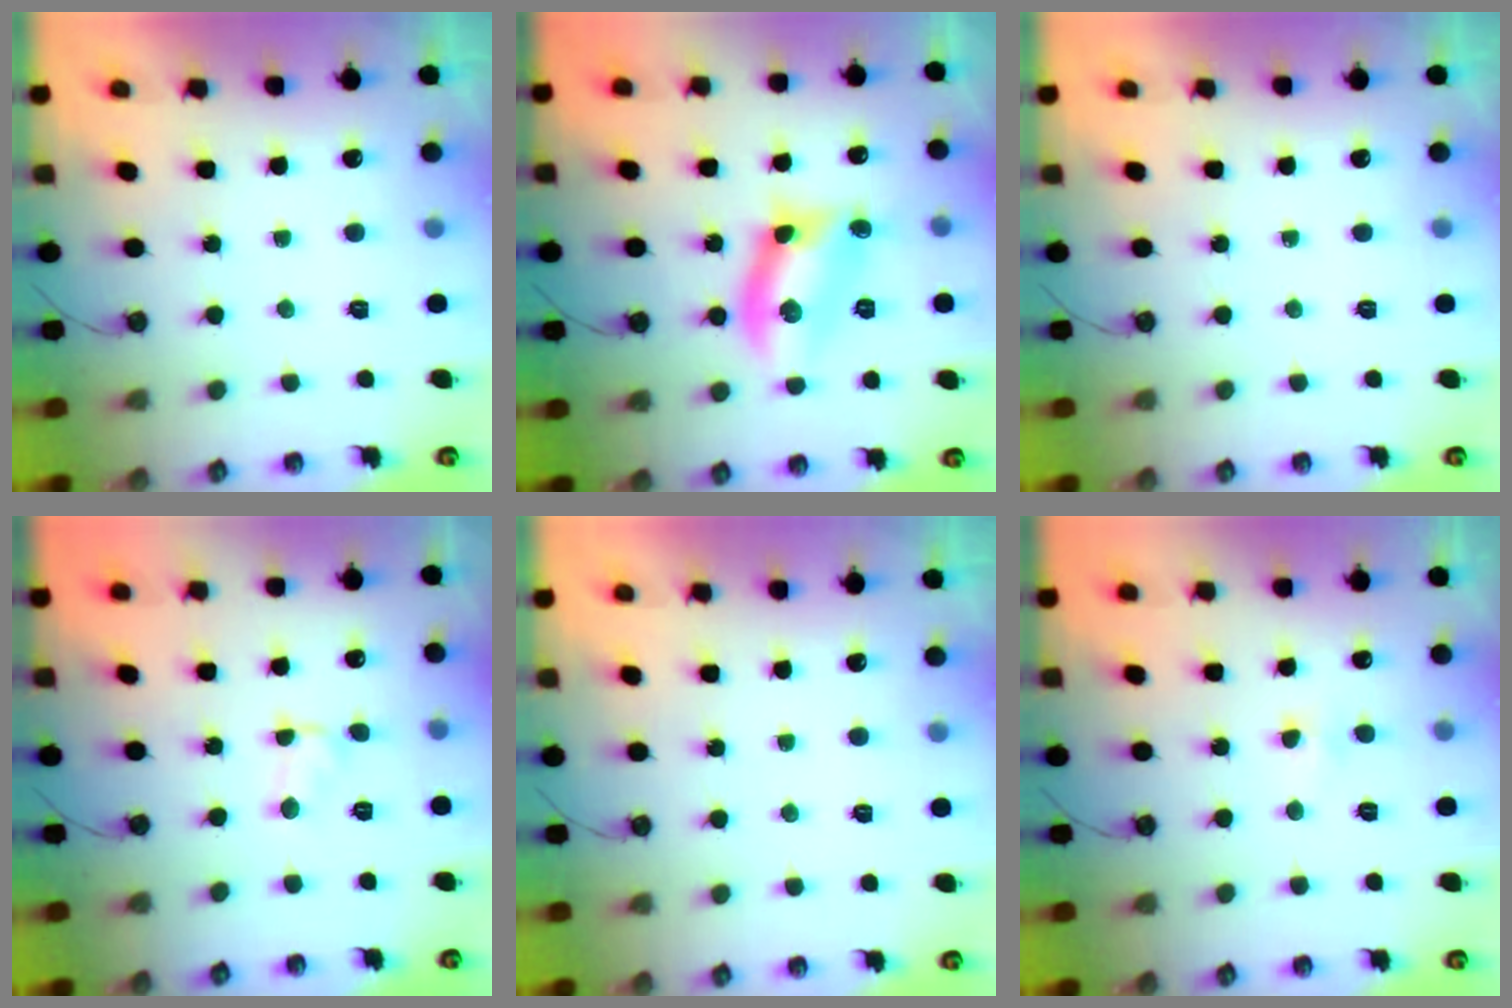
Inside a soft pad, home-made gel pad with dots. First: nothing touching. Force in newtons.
{"total": 12.1, "press": 11.6, "slide": 3.4}
{"total": 0.0}
{"total": 2.4, "press": 2.4, "slide": 0.3}
{"total": 0.0}
{"total": 3.3, "press": 3.2, "slide": 0.6}